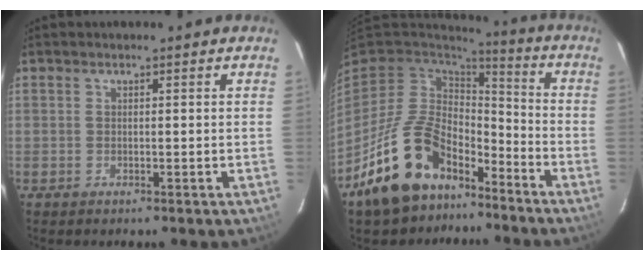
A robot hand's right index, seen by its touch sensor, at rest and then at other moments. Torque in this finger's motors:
{"motor_torque": [0.47, -0.57, 0.25, -0.02]}